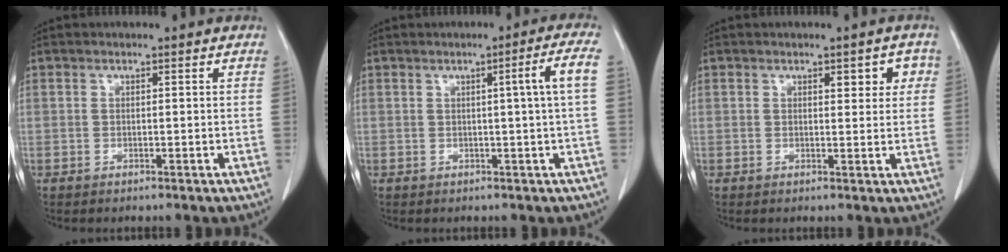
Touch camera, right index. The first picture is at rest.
{"total": 4.7, "force": [0.5, -1.2, 4.5], "torque": [-0.061, 0.001, 0.008]}
{"total": 3.6, "force": [1.5, 1.6, 2.9], "torque": [-0.027, 0.008, 0.016]}